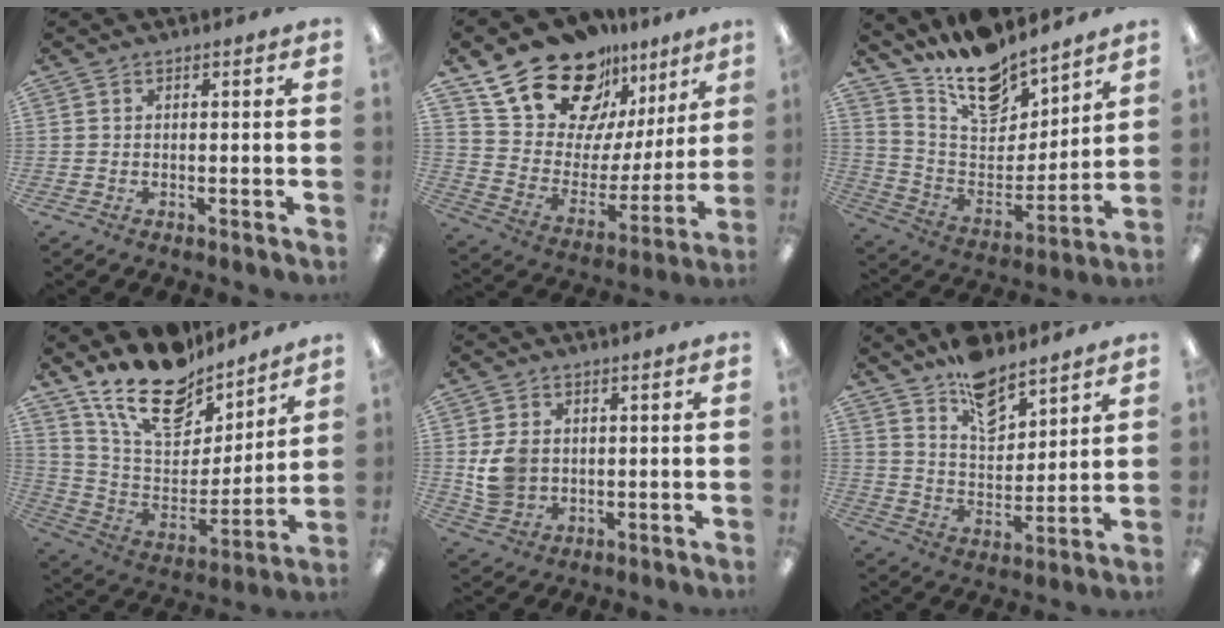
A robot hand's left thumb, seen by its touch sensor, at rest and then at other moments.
{"total": 21.4, "force": [16.3, 10.9, 8.6], "torque": [-0.159, -0.112, 0.298]}
{"total": 16.8, "force": [14.2, 6.9, 5.6], "torque": [-0.113, -0.107, 0.257]}
{"total": 20.2, "force": [15.8, 9.3, 8.4], "torque": [-0.161, -0.104, 0.285]}
{"total": 6.9, "force": [0.8, 5.7, 3.7], "torque": [-0.072, 0.006, 0.016]}
{"total": 10.5, "force": [8.5, 4.7, 4.2], "torque": [-0.062, -0.056, 0.154]}